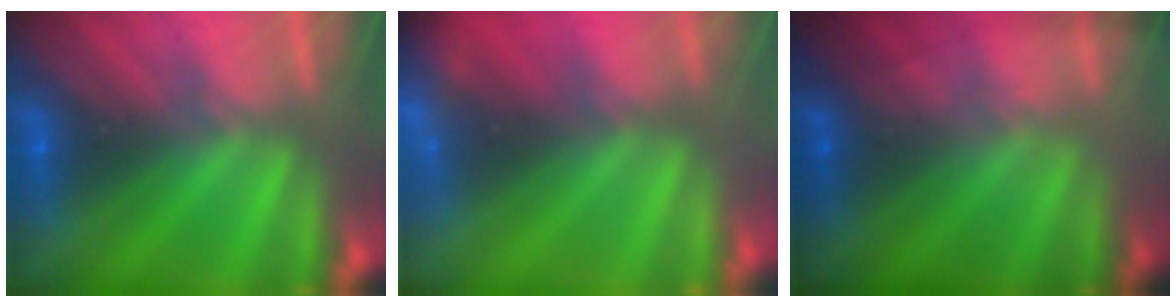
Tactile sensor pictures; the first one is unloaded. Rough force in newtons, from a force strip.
{"total": 3.3}
{"total": 1.8}